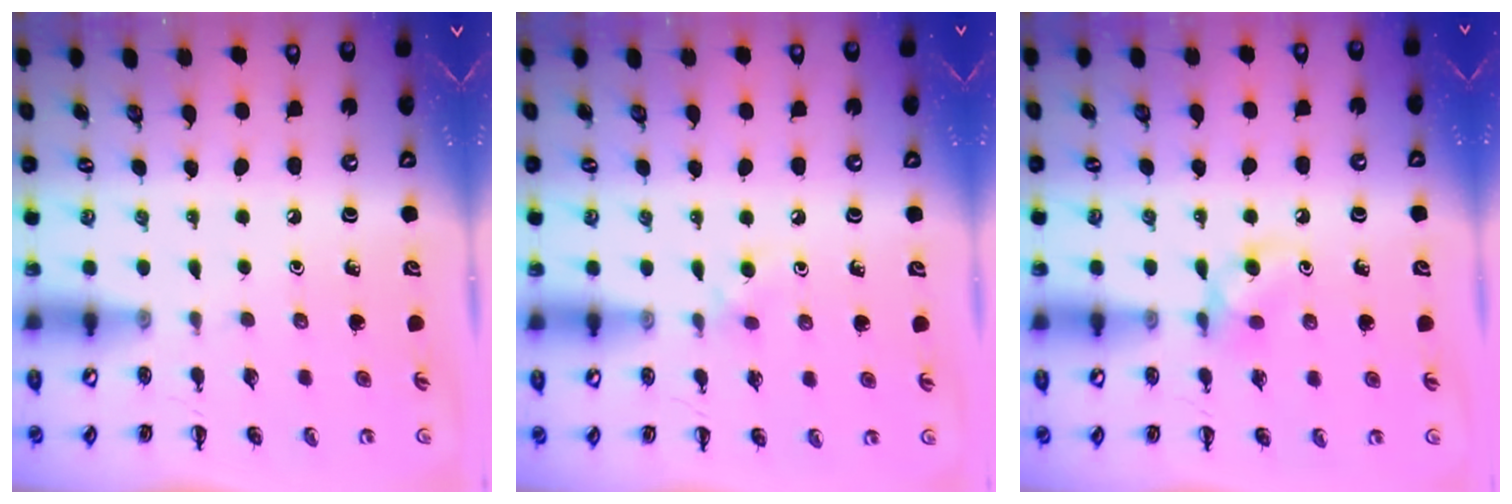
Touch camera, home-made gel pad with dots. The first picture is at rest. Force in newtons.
{"total": 3.9, "press": 3.6, "slide": 1.4}
{"total": 5.9, "press": 5.6, "slide": 1.7}